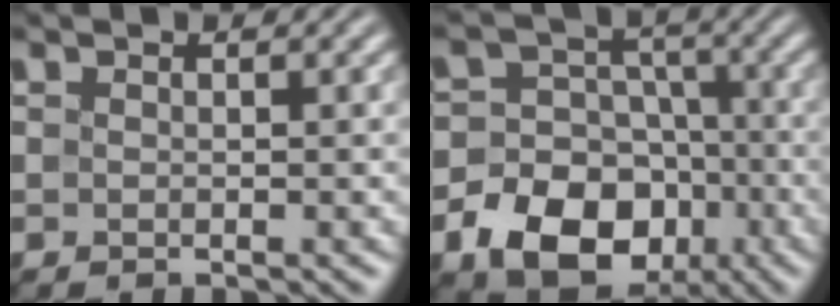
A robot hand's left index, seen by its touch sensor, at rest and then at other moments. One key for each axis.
{"total": 11.0, "fx": -4.5, "fy": 8.7, "fz": 5.0, "tx": -0.078, "ty": -0.018, "tz": -0.107}